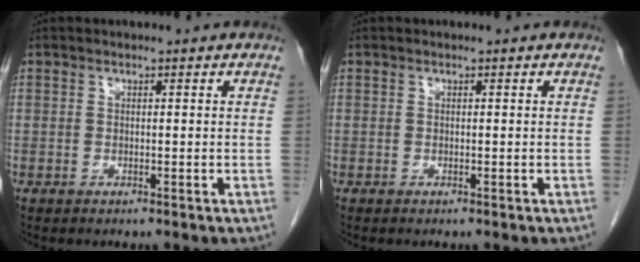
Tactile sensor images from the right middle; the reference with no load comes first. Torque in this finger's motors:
{"motor_torque": [0.64, -0.41, 0.07, 0.01]}